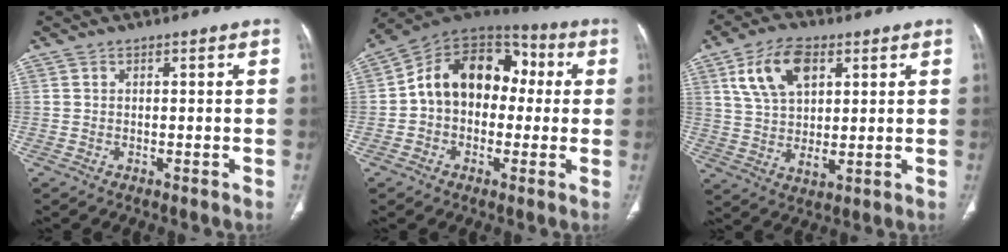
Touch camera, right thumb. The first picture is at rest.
{"total": 16.7, "force": [1.0, 12.2, 11.3], "torque": [-0.136, 0.049, 0.001]}
{"total": 12.5, "force": [5.1, 6.9, 9.2], "torque": [-0.162, -0.012, 0.097]}